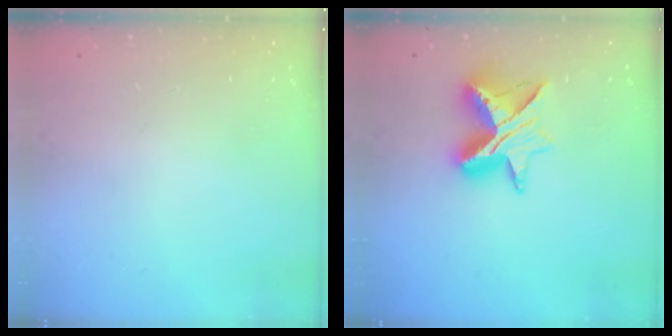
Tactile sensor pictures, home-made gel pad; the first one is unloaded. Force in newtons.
{"total": 11.5, "press": 11.5, "slide": 0.8}